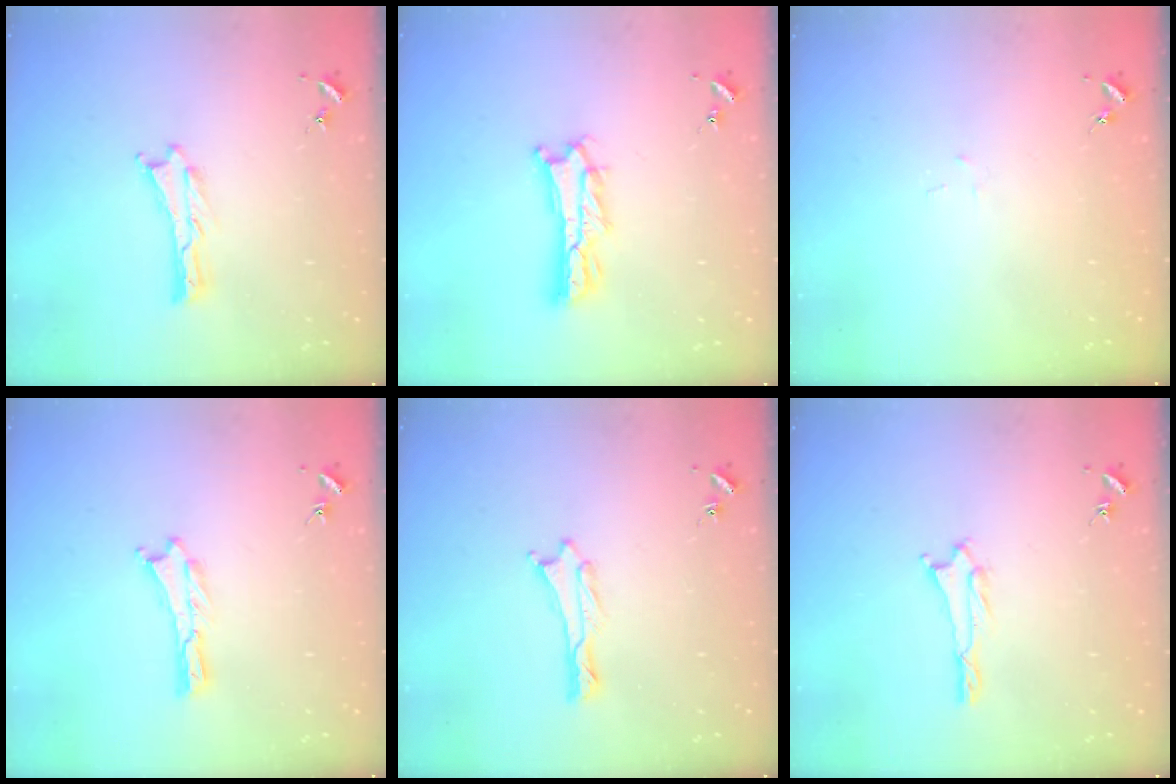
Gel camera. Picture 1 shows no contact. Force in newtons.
{"total": 4.3, "press": 4.3, "slide": 0.5}
{"total": 1.0, "press": 1.0, "slide": 0.1}
{"total": 0.0}
{"total": 0.0}
{"total": 1.0, "press": 0.9, "slide": 0.2}